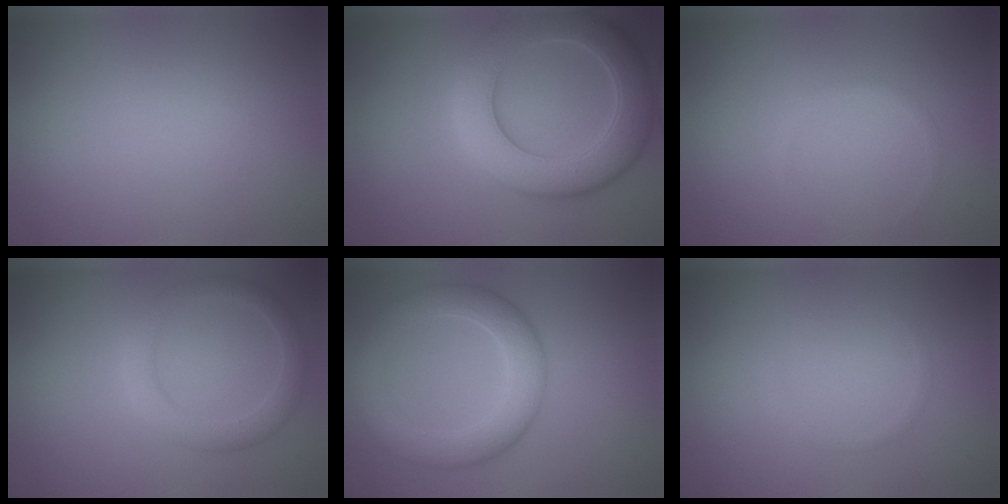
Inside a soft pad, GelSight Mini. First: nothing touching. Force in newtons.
{"total": 7.8, "press": 7.8, "slide": 0.5}
{"total": 0.7, "press": 0.7, "slide": 0.1}
{"total": 2.9, "press": 2.9, "slide": 0.1}
{"total": 5.4, "press": 5.4, "slide": 0.2}
{"total": 0.5, "press": 0.5, "slide": 0.0}